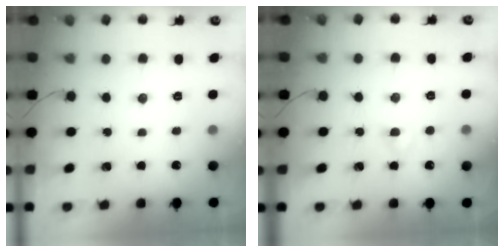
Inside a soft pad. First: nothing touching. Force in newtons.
{"total": 1.0, "press": 0.8, "slide": 0.6}